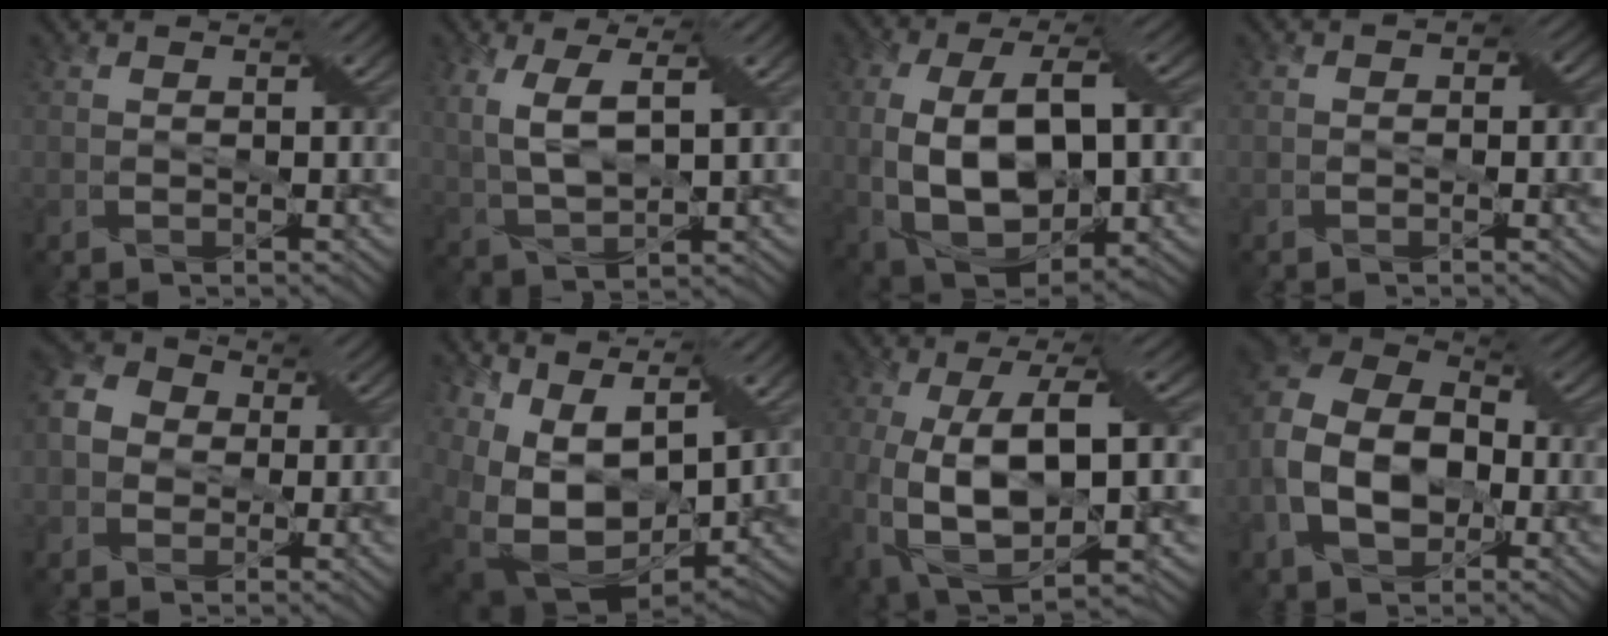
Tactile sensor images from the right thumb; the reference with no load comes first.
{"total": 7.2, "force": [2.2, 3.2, 6.1], "torque": [-0.148, 0.005, 0.045]}
{"total": 14.4, "force": [-0.8, 7.9, 12.0], "torque": [-0.241, 0.001, -0.004]}
{"total": 2.1, "force": [-0.2, 1.6, 1.4], "torque": [-0.019, -0.001, -0.005]}
{"total": 5.7, "force": [-0.2, 5.1, 2.7], "torque": [-0.073, 0.007, -0.010]}
{"total": 15.0, "force": [3.4, 9.6, 10.9], "torque": [-0.233, -0.002, 0.099]}
{"total": 13.9, "force": [-2.2, 6.0, 12.3], "torque": [-0.249, -0.005, -0.030]}
{"total": 14.9, "force": [-3.0, 10.3, 10.3], "torque": [-0.240, -0.013, -0.042]}